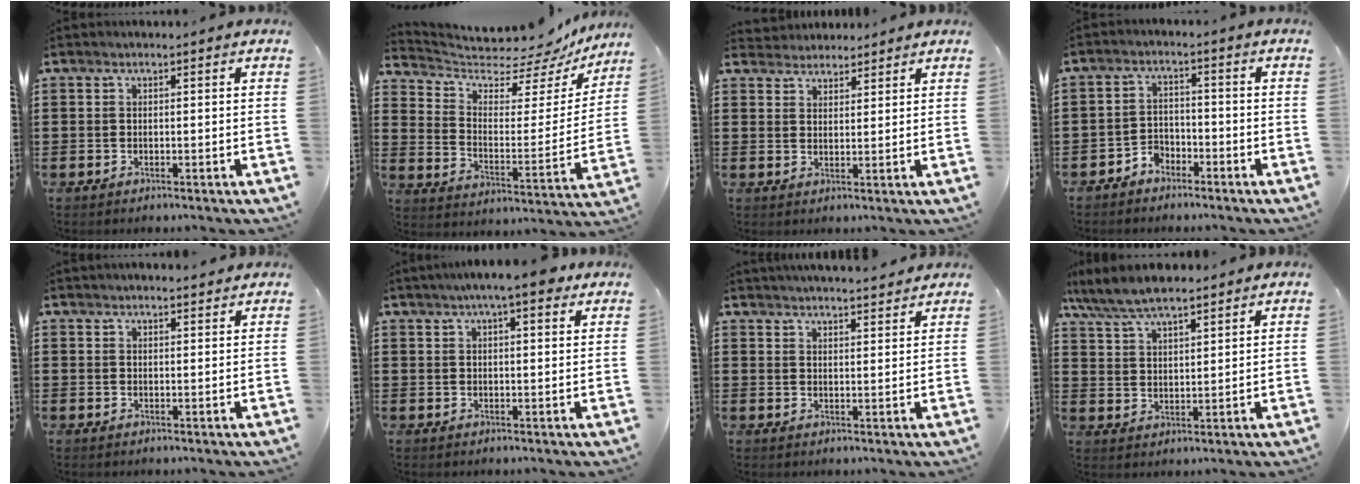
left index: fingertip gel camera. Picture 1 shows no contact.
{"total": 6.2, "force": [5.5, 1.9, 2.3], "torque": [-0.066, -0.045, 0.090]}
{"total": 2.8, "force": [2.7, 0.8, -0.5], "torque": [-0.001, -0.001, 0.052]}
{"total": 3.1, "force": [-2.8, 1.3, 0.2], "torque": [-0.013, 0.005, -0.060]}
{"total": 1.8, "force": [1.7, 0.5, 0.1], "torque": [-0.005, 0.002, 0.035]}
{"total": 5.6, "force": [3.9, 1.0, 4.0], "torque": [-0.069, 0.001, 0.064]}
{"total": 3.2, "force": [3.2, 0.1, 0.0], "torque": [-0.010, -0.013, 0.061]}
{"total": 7.1, "force": [6.3, 1.7, 2.8], "torque": [-0.076, -0.014, 0.117]}